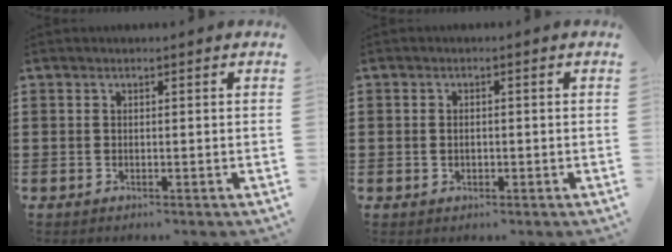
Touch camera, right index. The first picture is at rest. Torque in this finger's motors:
{"motor_torque": [1.06, 1.08, -0.14, -0.09]}